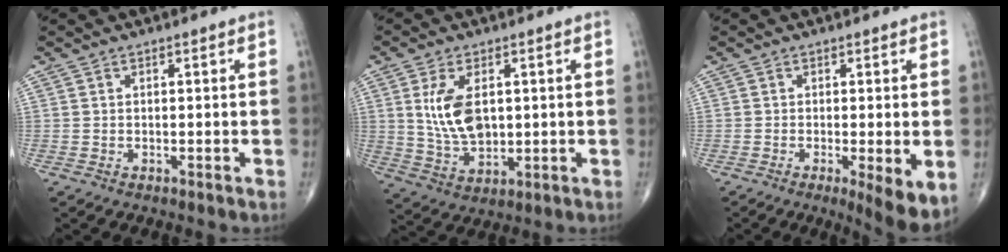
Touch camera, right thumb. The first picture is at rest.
{"total": 9.8, "force": [1.8, 5.6, 7.8], "torque": [-0.142, -0.013, 0.046]}
{"total": 6.5, "force": [-1.6, 1.3, 6.2], "torque": [-0.094, -0.021, -0.026]}